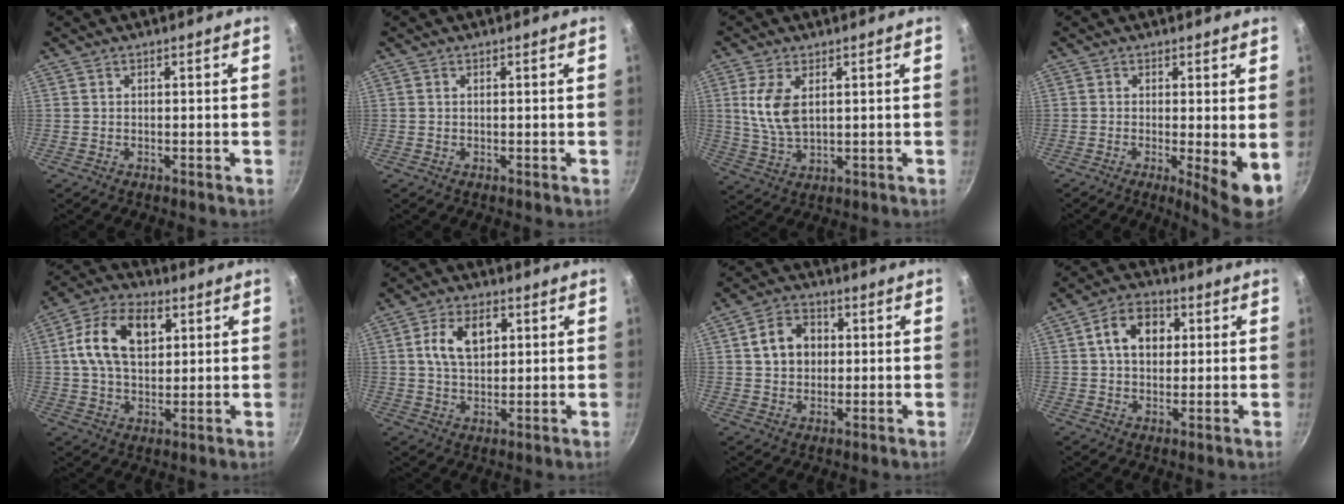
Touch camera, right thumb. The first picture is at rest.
{"total": 0.0}
{"total": 7.9, "force": [2.1, 4.2, 6.4], "torque": [-0.128, -0.014, 0.046]}
{"total": 6.3, "force": [-0.7, 1.1, 6.2], "torque": [-0.087, -0.016, -0.006]}
{"total": 14.0, "force": [3.7, 9.0, 10.0], "torque": [-0.161, 0.007, 0.054]}
{"total": 9.3, "force": [2.4, 5.9, 6.7], "torque": [-0.101, 0.003, 0.038]}
{"total": 8.4, "force": [1.5, 6.7, 4.9], "torque": [-0.060, 0.012, 0.018]}
{"total": 9.4, "force": [2.2, 6.8, 6.1], "torque": [-0.077, 0.011, 0.025]}